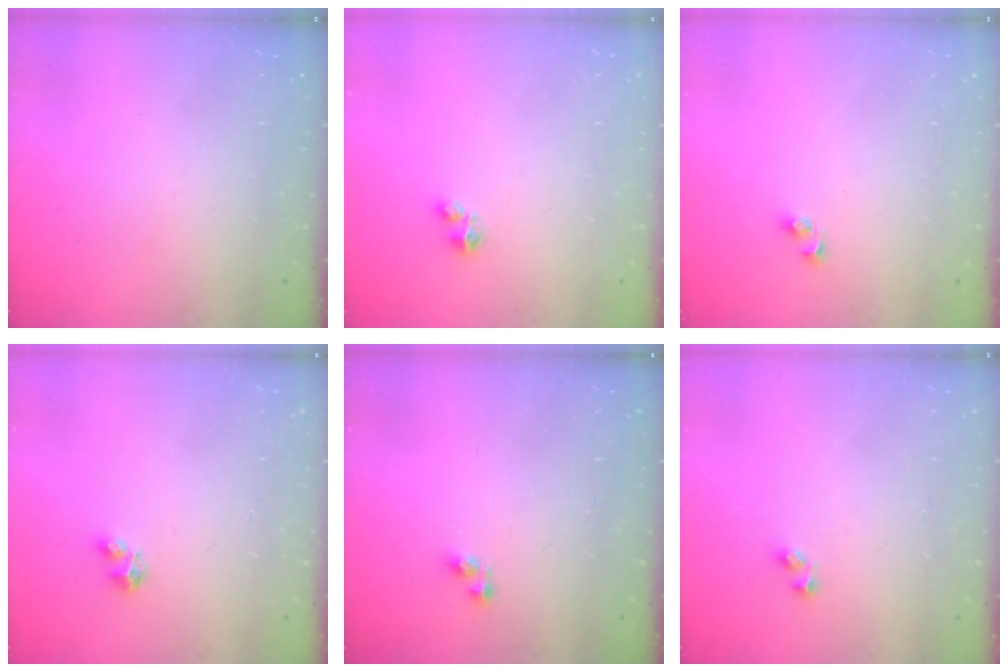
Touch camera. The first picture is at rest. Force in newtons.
{"total": 2.7, "press": 2.7, "slide": 0.4}
{"total": 2.3, "press": 2.3, "slide": 0.2}
{"total": 3.0, "press": 2.9, "slide": 0.3}
{"total": 3.4, "press": 3.4, "slide": 0.1}
{"total": 2.6, "press": 2.3, "slide": 1.2}